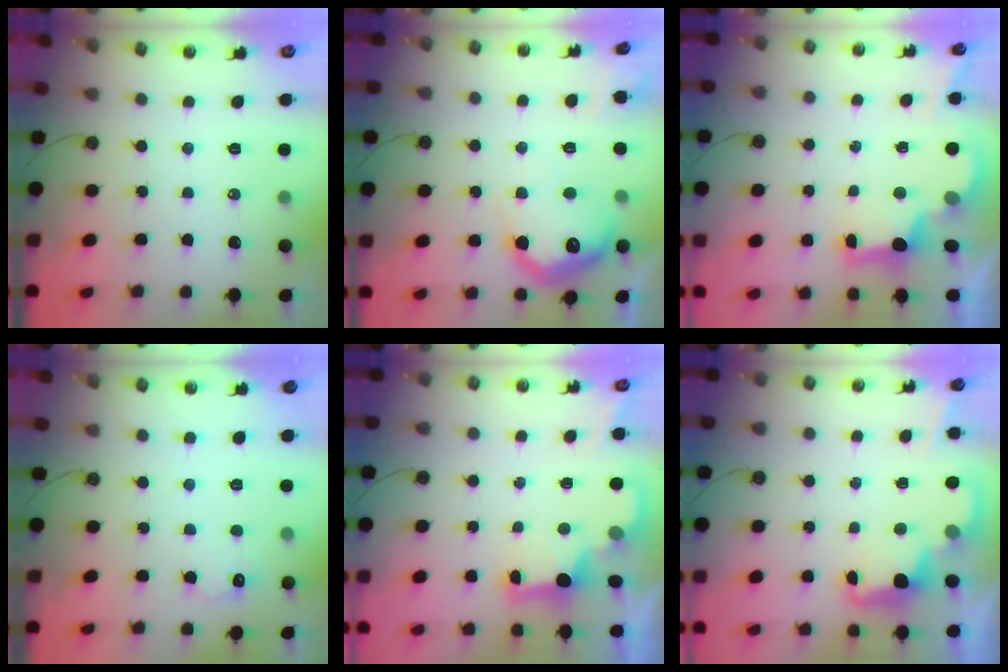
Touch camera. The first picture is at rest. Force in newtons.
{"total": 17.7, "press": 17.7, "slide": 0.5}
{"total": 2.7, "press": 2.6, "slide": 0.9}
{"total": 5.7, "press": 5.6, "slide": 1.0}
{"total": 2.3, "press": 2.2, "slide": 0.7}
{"total": 2.5, "press": 2.4, "slide": 0.6}